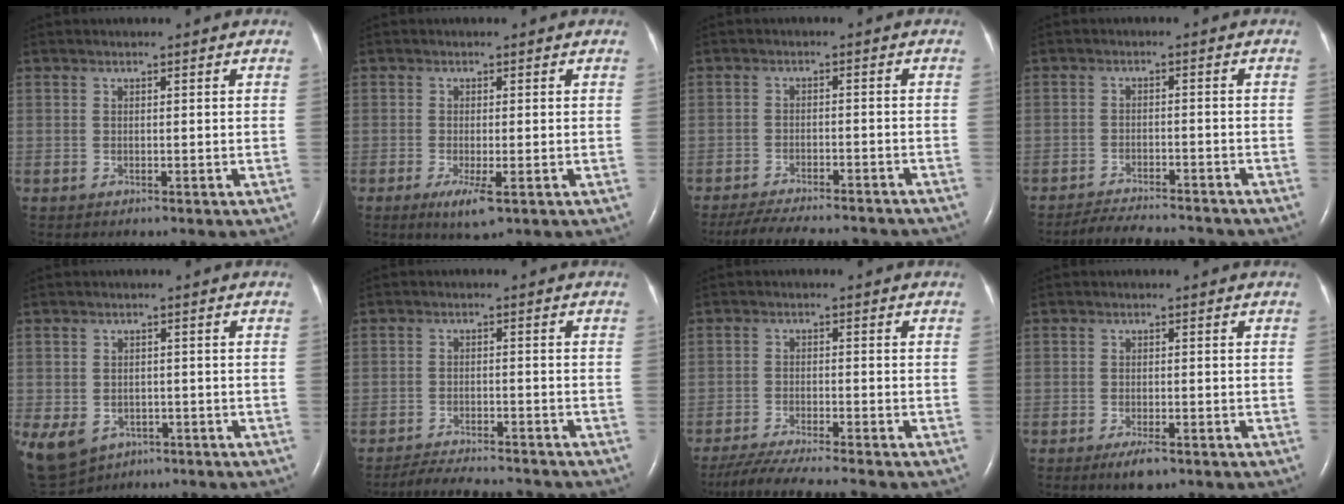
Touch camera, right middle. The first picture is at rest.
{"total": 3.6, "force": [-1.6, 0.5, 3.1], "torque": [-0.055, -0.009, -0.024]}
{"total": 15.6, "force": [-14.0, 2.9, 6.3], "torque": [-0.125, -0.017, -0.187]}
{"total": 9.6, "force": [-9.1, 1.5, 2.8], "torque": [-0.046, -0.004, -0.126]}
{"total": 18.0, "force": [-8.0, 14.1, 7.8], "torque": [-0.252, -0.011, -0.106]}
{"total": 8.6, "force": [-8.2, 1.0, 2.4], "torque": [-0.039, -0.006, -0.121]}
{"total": 8.9, "force": [-7.9, -0.7, 4.0], "torque": [-0.065, -0.026, -0.131]}
{"total": 2.9, "force": [-1.9, 0.7, 2.1], "torque": [-0.044, -0.004, -0.030]}